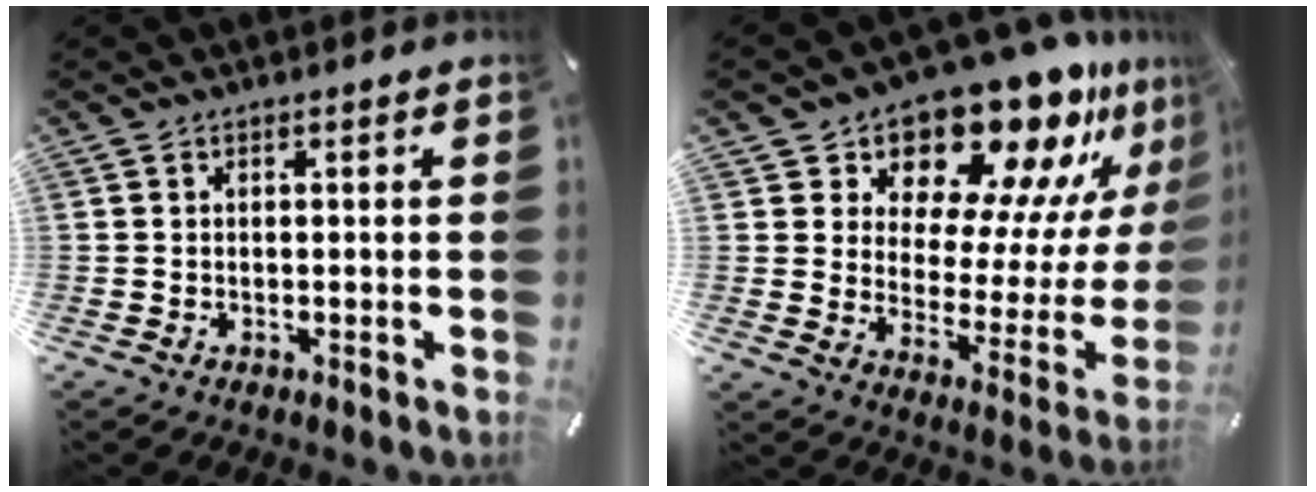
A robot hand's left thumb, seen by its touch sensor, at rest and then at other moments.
{"total": 18.1, "force": [15.8, 6.8, 5.5], "torque": [-0.068, -0.151, 0.261]}